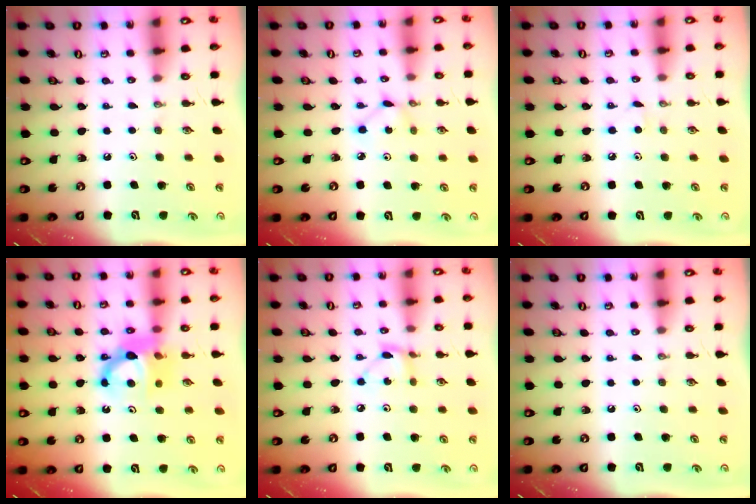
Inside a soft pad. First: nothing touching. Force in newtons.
{"total": 2.3, "press": 2.3, "slide": 0.2}
{"total": 2.8, "press": 2.8, "slide": 0.3}
{"total": 10.0, "press": 9.8, "slide": 1.5}
{"total": 3.0, "press": 3.0, "slide": 0.2}
{"total": 0.0}